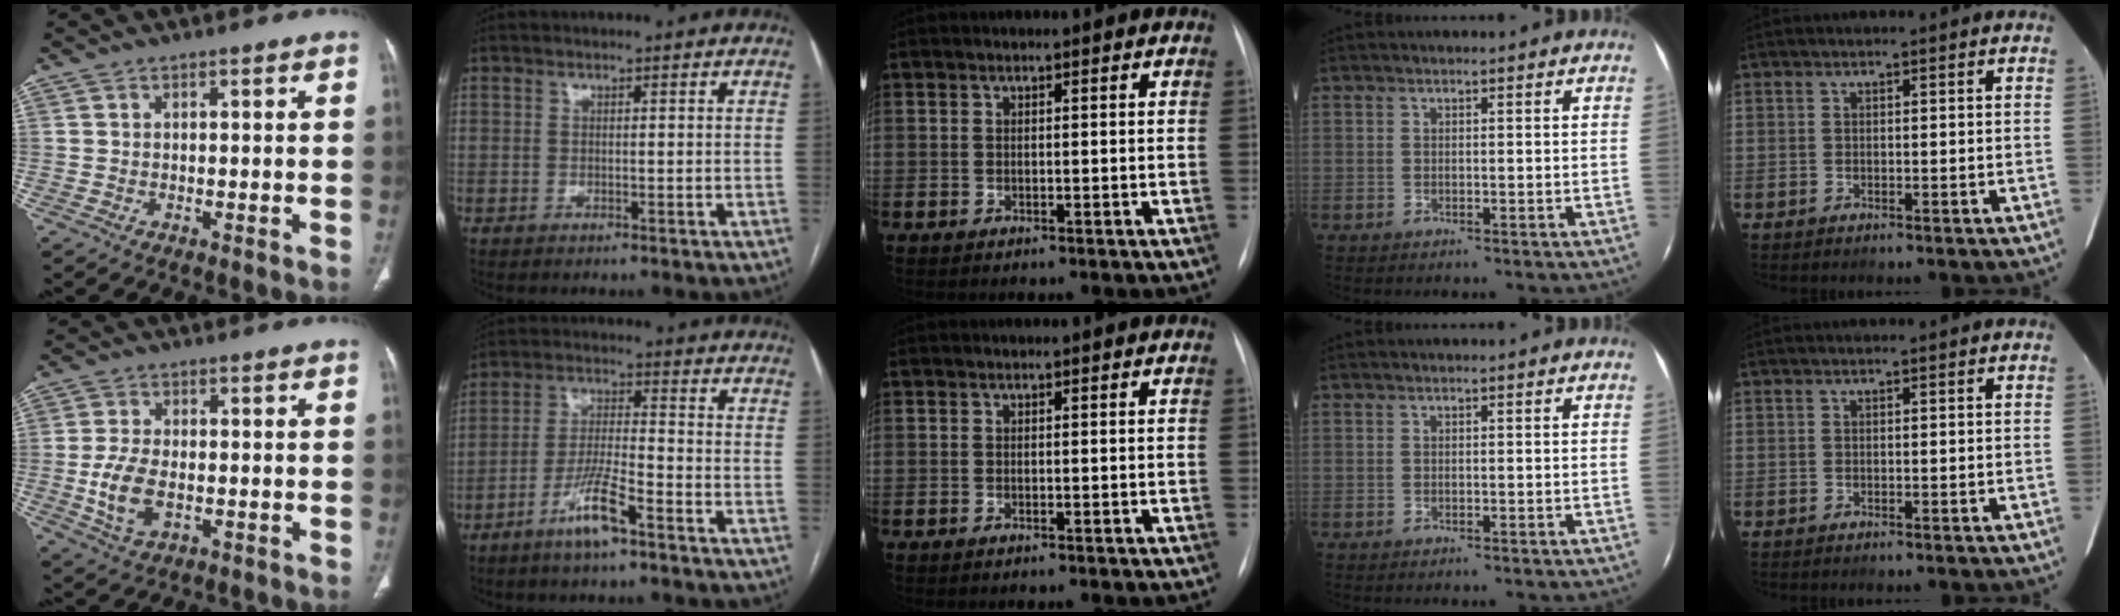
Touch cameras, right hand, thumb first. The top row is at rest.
{"thumb": {"total": 7.7, "force": [-1.5, 4.3, 6.2], "torque": [-0.130, -0.001, -0.023]}, "index": {"total": 7.6, "force": [-4.8, 0.7, 5.9], "torque": [-0.118, -0.003, -0.089]}}